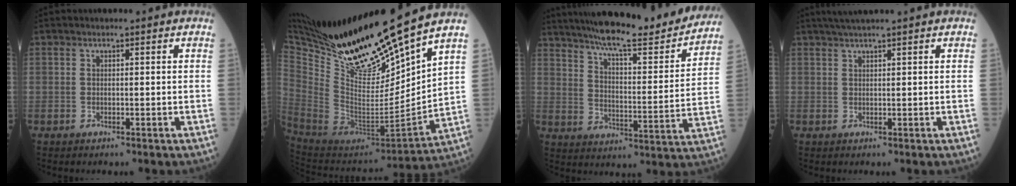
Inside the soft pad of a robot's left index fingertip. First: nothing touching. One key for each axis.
{"total": 22.4, "fx": 18.5, "fy": -0.7, "fz": 12.6, "tx": -0.211, "ty": -0.045, "tz": 0.341}
{"total": 22.9, "fx": 20.4, "fy": 1.8, "fz": 10.2, "tx": -0.168, "ty": -0.029, "tz": 0.284}
{"total": 3.0, "fx": 2.4, "fy": -0.7, "fz": 1.6, "tx": -0.028, "ty": 0.015, "tz": 0.047}